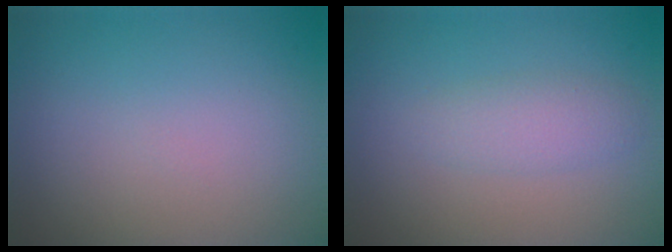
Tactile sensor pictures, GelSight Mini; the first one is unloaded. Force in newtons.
{"total": 2.0, "press": 2.0, "slide": 0.1}